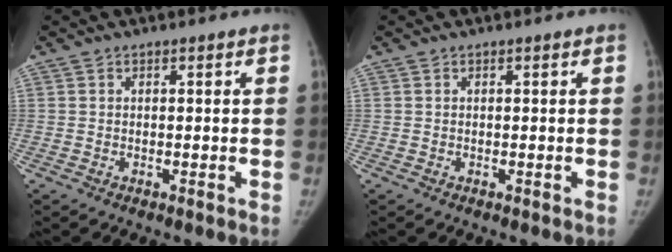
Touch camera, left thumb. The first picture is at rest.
{"total": 0.0}